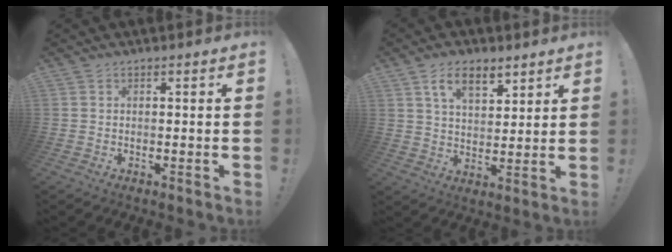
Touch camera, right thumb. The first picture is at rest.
{"total": 9.2, "force": [5.7, 4.6, 5.6], "torque": [-0.093, -0.017, 0.104]}